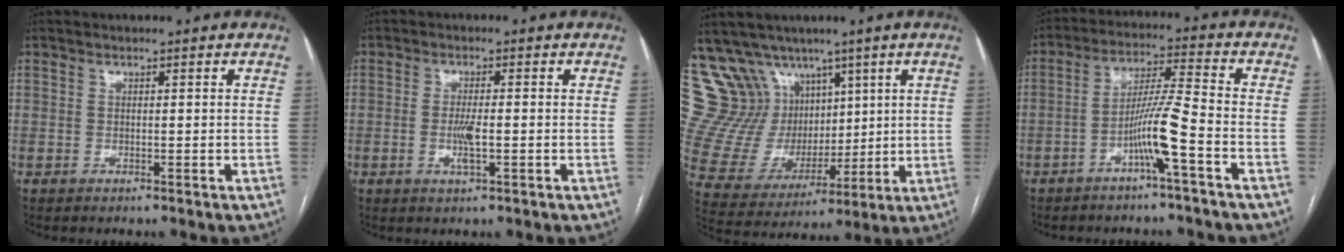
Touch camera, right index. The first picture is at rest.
{"total": 3.2, "force": [-0.6, 0.5, 3.1], "torque": [-0.066, -0.005, -0.011]}
{"total": 14.4, "force": [9.5, 9.9, 4.4], "torque": [-0.095, 0.048, 0.200]}
{"total": 7.9, "force": [-3.5, -0.9, 7.0], "torque": [-0.135, 0.012, -0.067]}